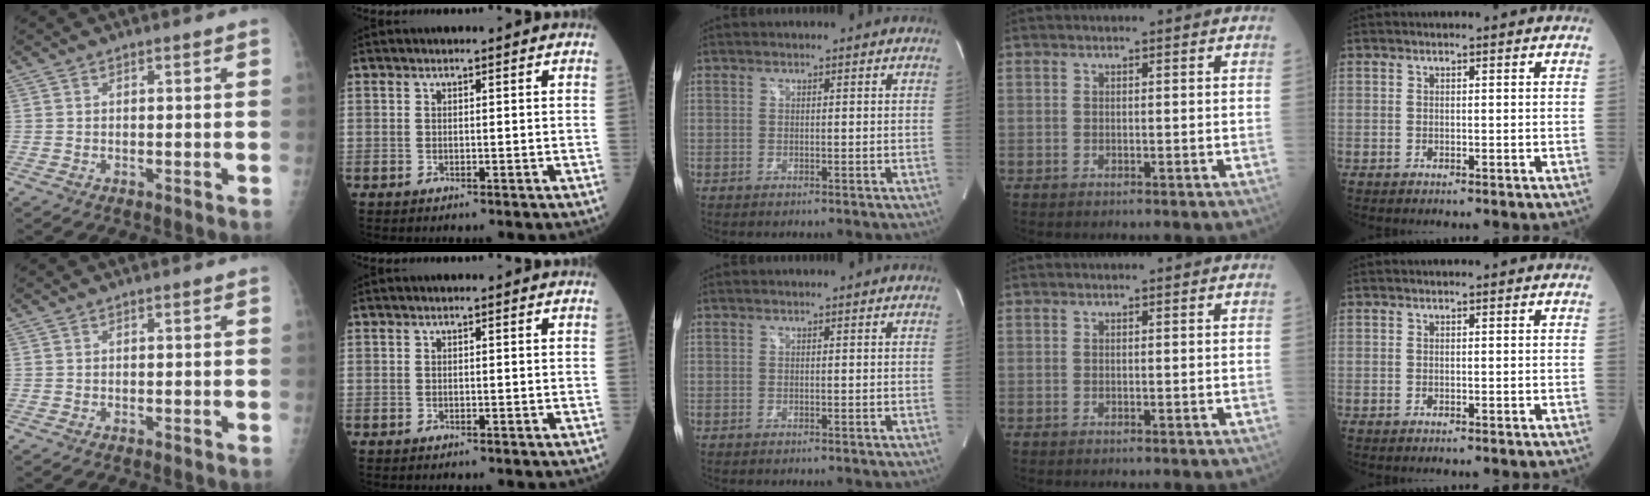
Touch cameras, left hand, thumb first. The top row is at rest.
{}